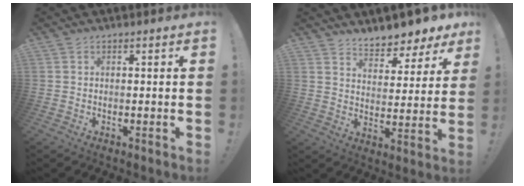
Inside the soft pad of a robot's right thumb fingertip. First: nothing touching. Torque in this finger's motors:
{"motor_torque": [0.04, 0.21, 0.12, 0.10, 0.00]}